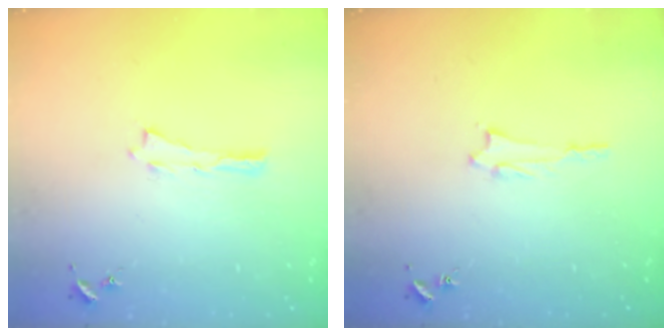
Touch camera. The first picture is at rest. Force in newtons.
{"total": 1.4, "press": 1.4, "slide": 0.2}